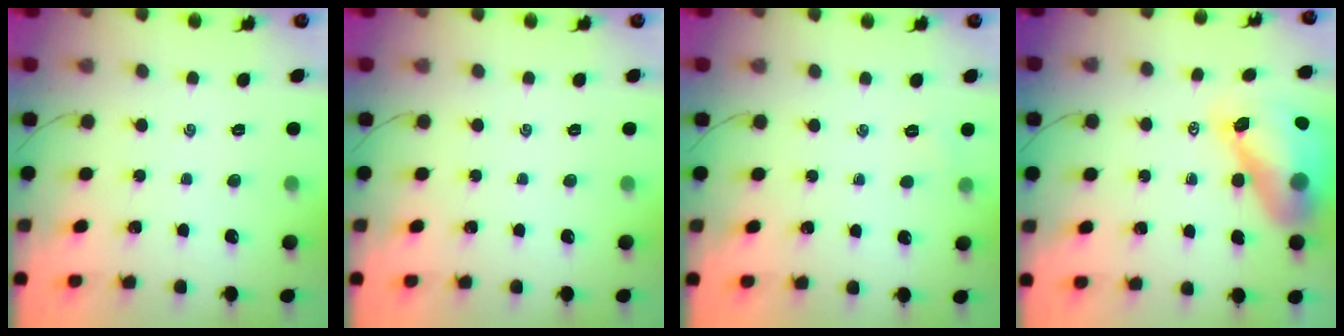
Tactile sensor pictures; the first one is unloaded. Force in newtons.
{"total": 0.0}
{"total": 3.5, "press": 3.3, "slide": 1.1}
{"total": 13.8, "press": 13.2, "slide": 4.1}